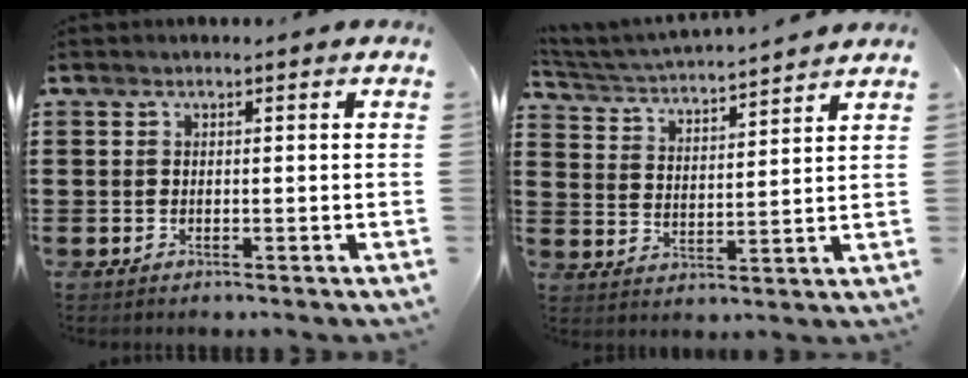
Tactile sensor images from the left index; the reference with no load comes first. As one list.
[{"total": 3.8, "force": [3.7, -0.3, 0.6], "torque": [-0.034, -0.031, 0.059]}]